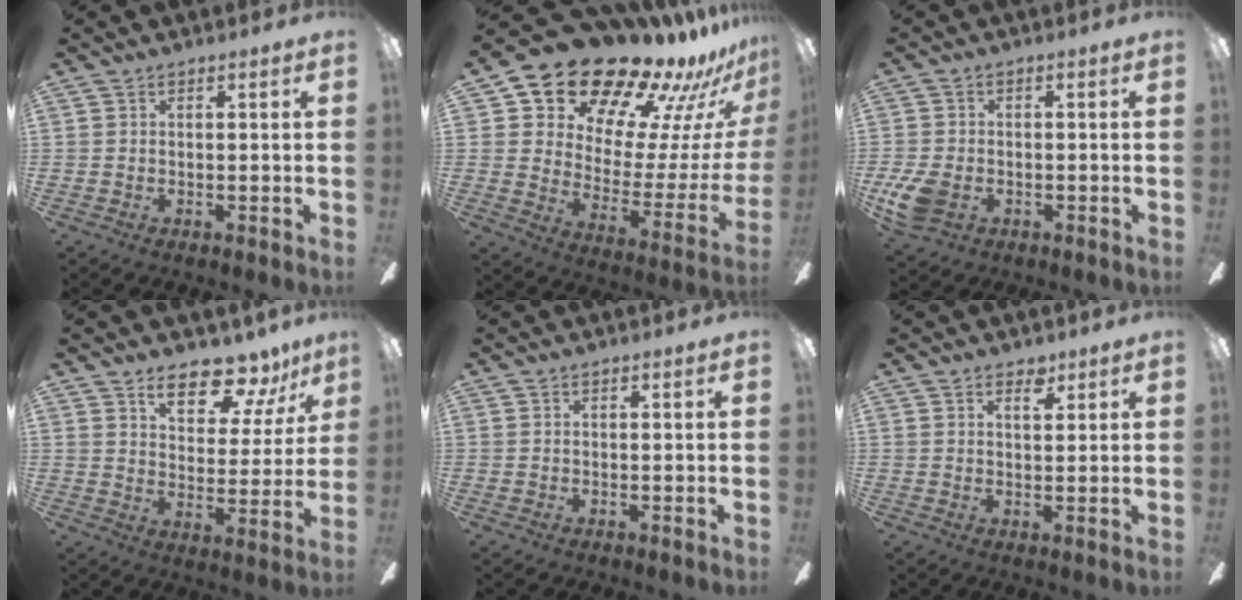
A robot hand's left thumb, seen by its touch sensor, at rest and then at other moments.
{"total": 20.9, "force": [18.9, 6.9, 5.9], "torque": [-0.112, -0.149, 0.336]}
{"total": 7.5, "force": [-2.4, 5.1, 4.8], "torque": [-0.112, 0.006, -0.042]}
{"total": 11.9, "force": [9.5, 4.8, 5.4], "torque": [-0.075, -0.064, 0.170]}
{"total": 0.0}
{"total": 3.1, "force": [2.2, 1.4, 1.6], "torque": [-0.013, -0.008, 0.035]}